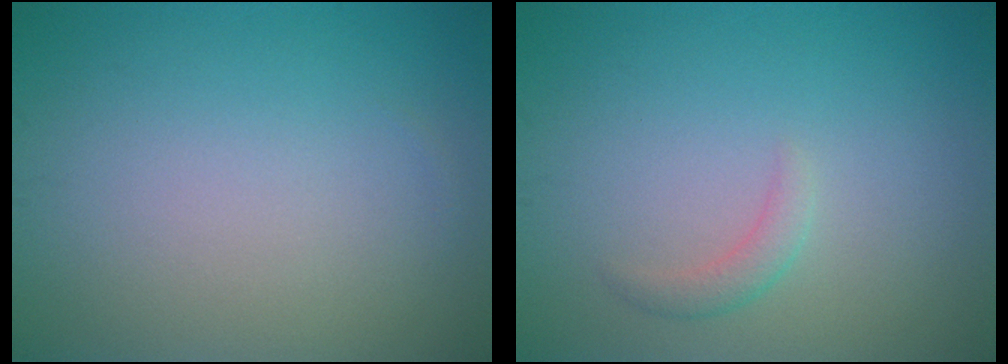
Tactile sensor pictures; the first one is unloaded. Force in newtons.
{"total": 1.3, "press": 1.3, "slide": 0.1}